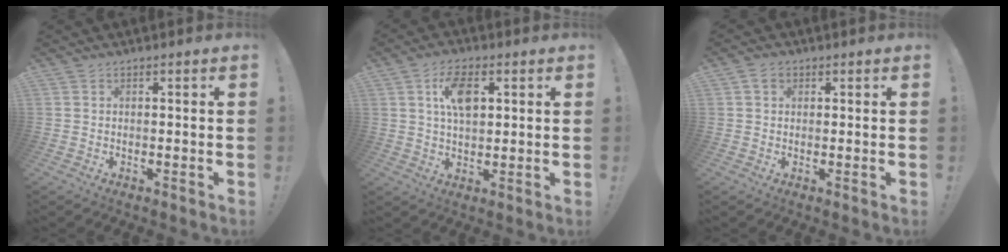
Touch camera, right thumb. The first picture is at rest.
{"total": 9.5, "force": [2.9, 5.1, 7.4], "torque": [-0.115, 0.002, 0.050]}
{"total": 2.6, "force": [1.1, 1.9, 1.3], "torque": [-0.020, 0.003, 0.020]}